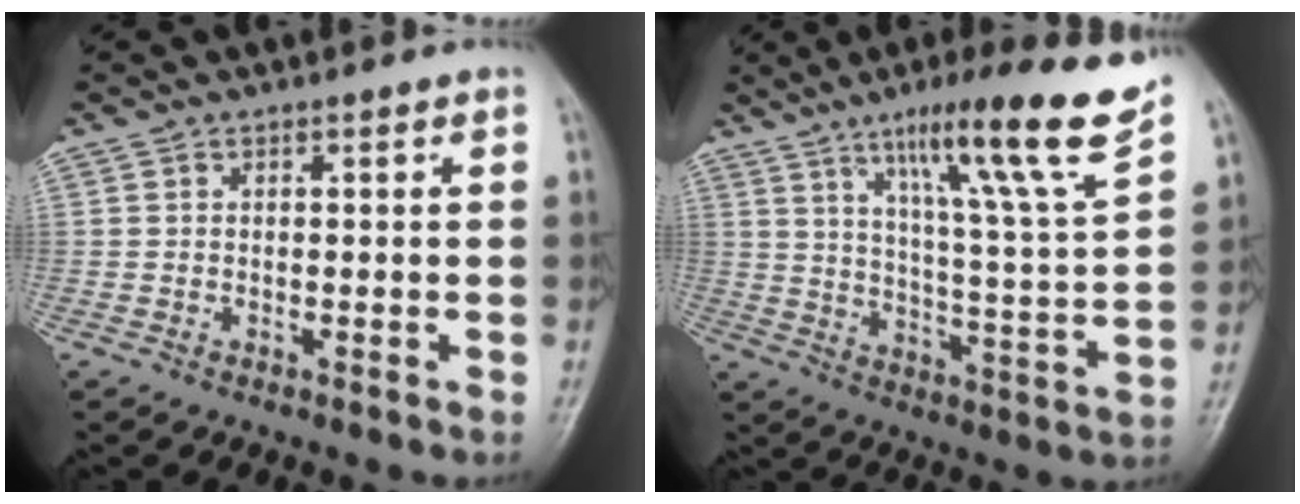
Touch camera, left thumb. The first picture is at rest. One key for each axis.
{"total": 18.9, "fx": 12.5, "fy": 0.4, "fz": 14.2, "tx": -0.197, "ty": -0.065, "tz": 0.192}